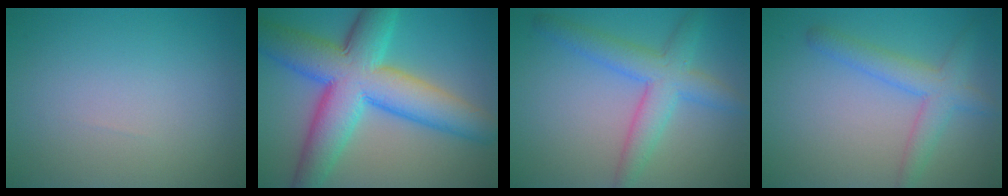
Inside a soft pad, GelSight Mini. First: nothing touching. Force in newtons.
{"total": 11.9, "press": 11.9, "slide": 0.1}
{"total": 4.8, "press": 4.8, "slide": 0.1}
{"total": 3.6, "press": 3.6, "slide": 0.1}